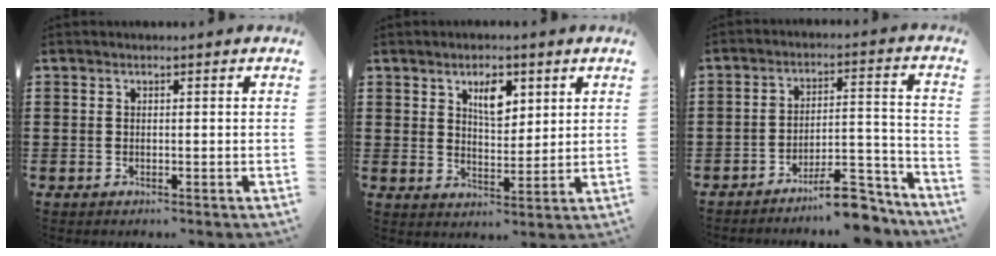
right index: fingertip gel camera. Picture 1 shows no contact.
{"total": 5.3, "force": [2.8, 2.6, 3.7], "torque": [-0.066, 0.003, 0.044]}
{"total": 9.7, "force": [-8.4, 1.7, 4.6], "torque": [-0.057, 0.035, -0.154]}